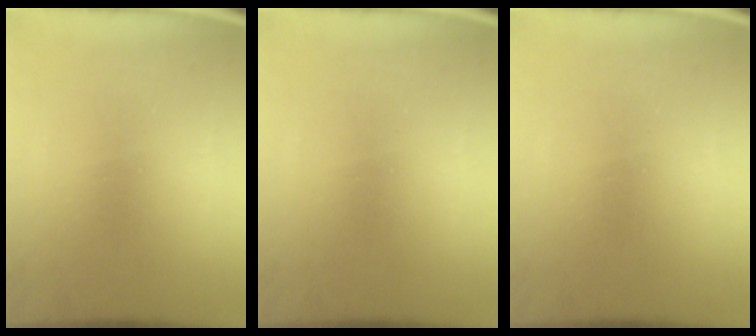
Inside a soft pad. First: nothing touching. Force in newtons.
{"total": 0.0}
{"total": 0.0}